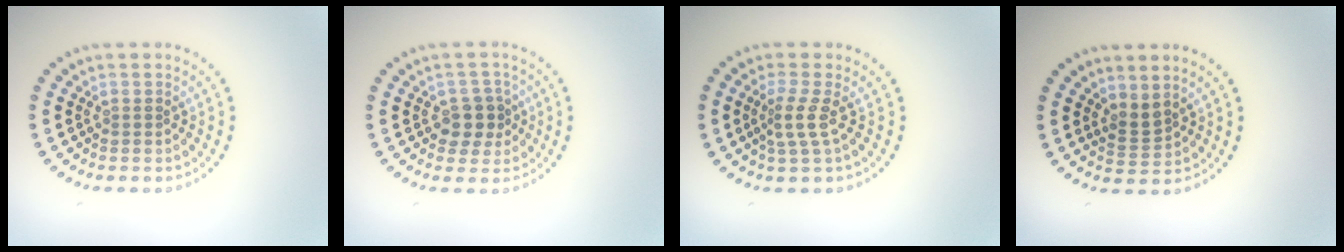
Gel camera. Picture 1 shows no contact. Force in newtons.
{"total": 2.9, "press": 2.7, "slide": 1.1}
{"total": 2.2, "press": 1.4, "slide": 1.7}
{"total": 1.7, "press": 1.3, "slide": 1.1}